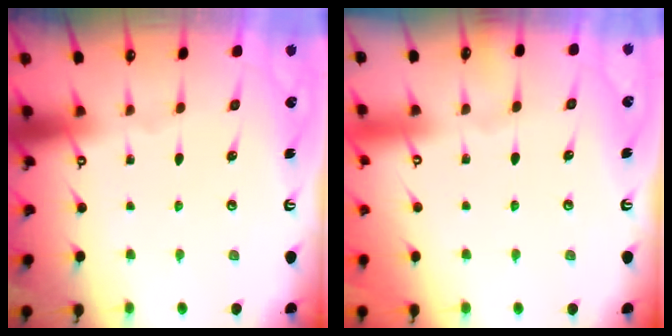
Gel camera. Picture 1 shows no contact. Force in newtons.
{"total": 3.9, "press": 3.9, "slide": 0.1}